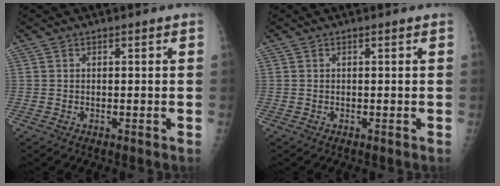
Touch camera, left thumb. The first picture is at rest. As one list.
[{"total": 0.0}]